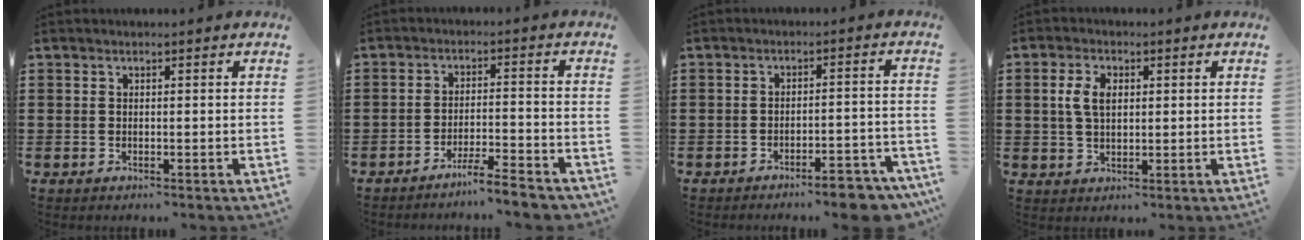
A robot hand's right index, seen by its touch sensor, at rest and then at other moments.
{"total": 5.1, "force": [-4.7, -0.3, 2.0], "torque": [-0.039, -0.012, -0.091]}
{"total": 5.5, "force": [-4.8, 0.3, 2.6], "torque": [-0.040, -0.004, -0.088]}
{"total": 4.5, "force": [0.9, 2.7, 3.5], "torque": [-0.083, 0.009, 0.012]}